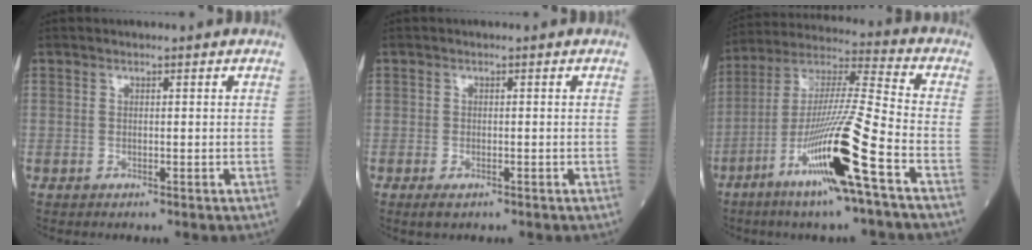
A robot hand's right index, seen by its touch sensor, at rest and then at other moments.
{"total": 1.6, "force": [-0.9, 0.7, 1.1], "torque": [-0.025, -0.003, -0.010]}
{"total": 17.1, "force": [-7.5, -0.7, 15.3], "torque": [-0.306, -0.019, -0.141]}